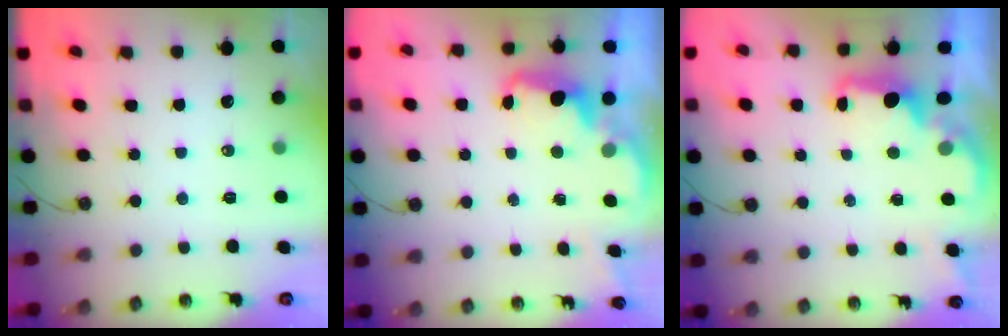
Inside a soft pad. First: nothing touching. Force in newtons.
{"total": 2.5, "press": 2.5, "slide": 0.5}
{"total": 2.1, "press": 2.0, "slide": 0.8}